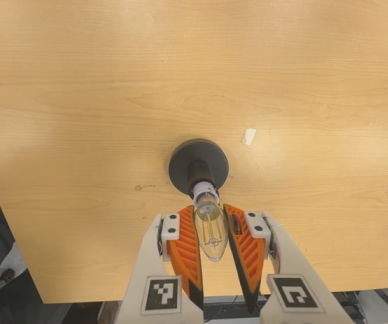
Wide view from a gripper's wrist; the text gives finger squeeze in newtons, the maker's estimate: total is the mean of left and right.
{"total": 13.9, "left": 13.4, "right": 14.3}